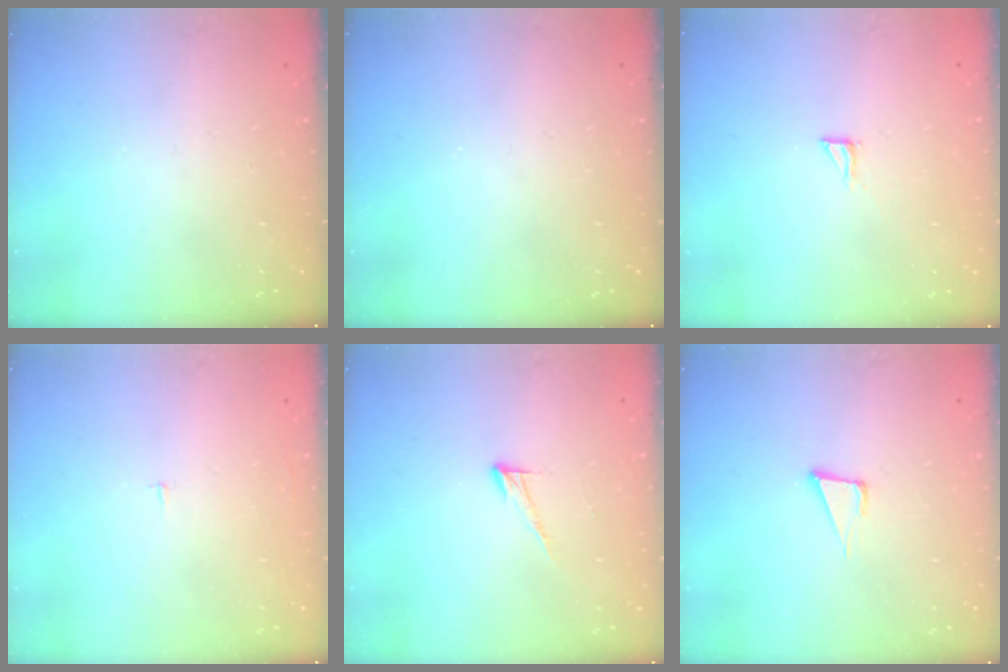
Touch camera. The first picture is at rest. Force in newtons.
{"total": 0.0}
{"total": 3.3, "press": 3.3, "slide": 0.3}
{"total": 1.2, "press": 1.2, "slide": 0.1}
{"total": 6.5, "press": 6.5, "slide": 0.4}
{"total": 4.8, "press": 3.8, "slide": 2.9}